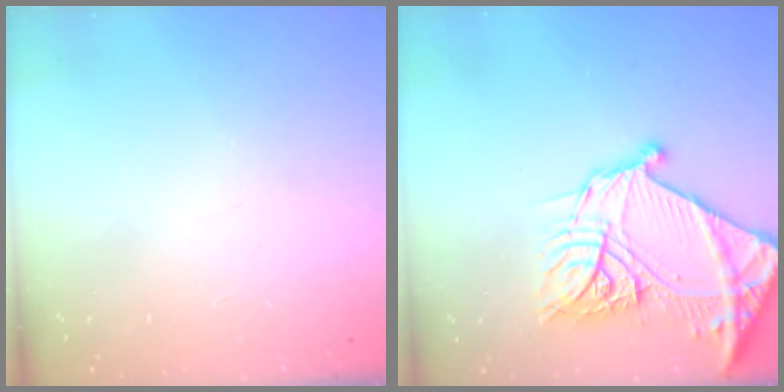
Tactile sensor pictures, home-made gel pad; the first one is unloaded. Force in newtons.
{"total": 25.3, "press": 25.1, "slide": 2.8}